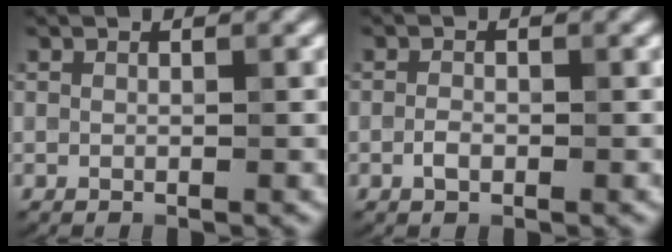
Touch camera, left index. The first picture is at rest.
{"total": 1.2, "force": [-0.5, 0.7, 0.9], "torque": [-0.016, 0.001, -0.012]}